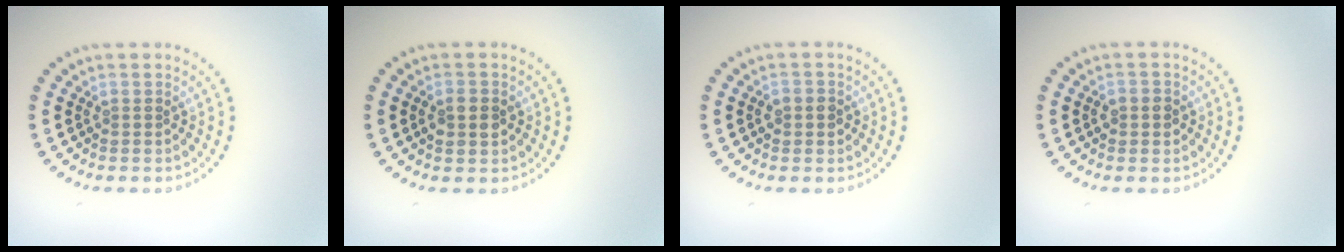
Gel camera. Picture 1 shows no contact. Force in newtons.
{"total": 2.7, "press": 2.7, "slide": 0.1}
{"total": 1.6, "press": 1.6, "slide": 0.4}
{"total": 1.6, "press": 1.6, "slide": 0.4}